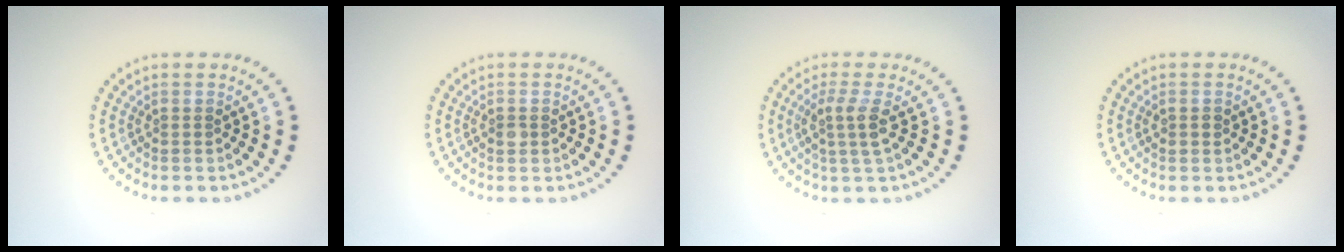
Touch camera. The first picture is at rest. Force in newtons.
{"total": 1.0, "press": 1.0, "slide": 0.1}
{"total": 2.5, "press": 2.0, "slide": 1.5}
{"total": 1.0, "press": 1.0, "slide": 0.2}